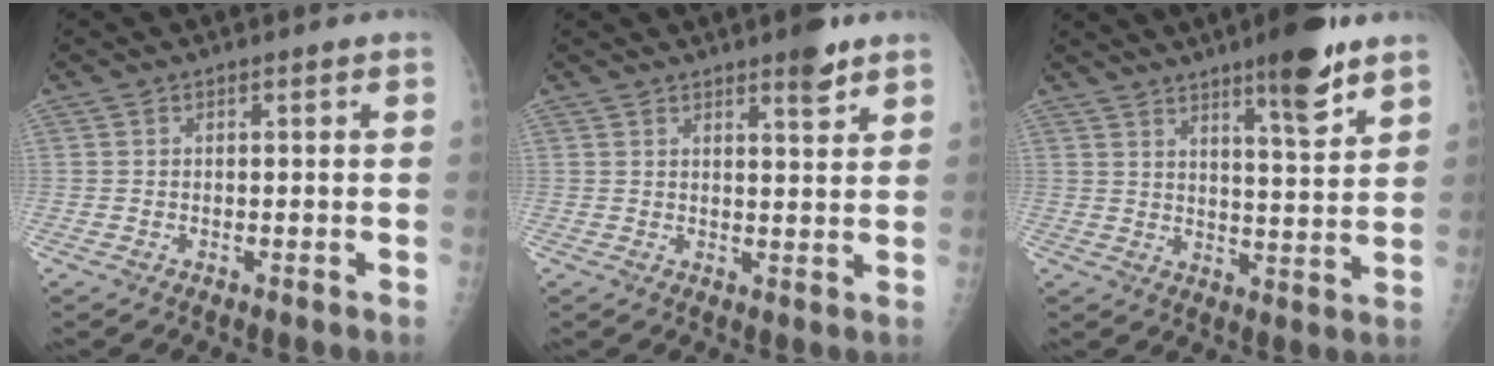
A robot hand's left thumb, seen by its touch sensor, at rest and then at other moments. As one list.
[{"total": 4.6, "force": [3.2, 1.1, 3.1], "torque": [-0.035, -0.020, 0.043]}, {"total": 11.0, "force": [7.2, 1.8, 8.0], "torque": [-0.106, -0.045, 0.106]}]